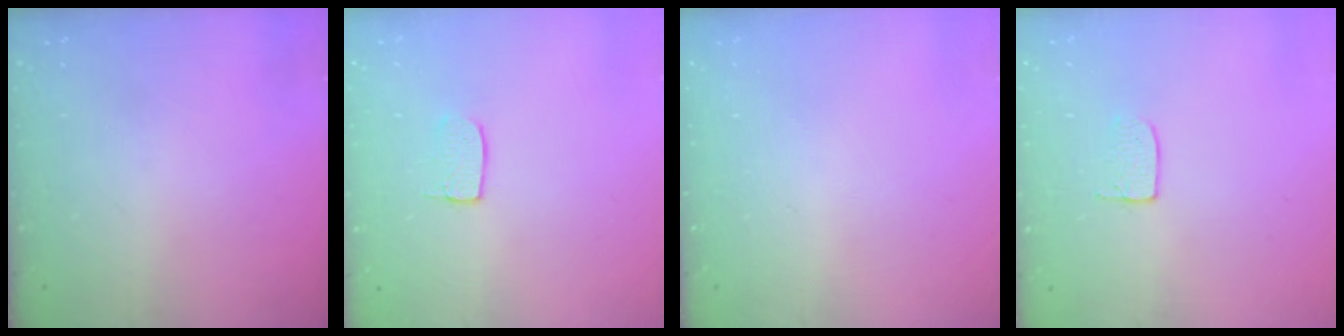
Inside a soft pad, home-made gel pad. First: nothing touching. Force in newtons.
{"total": 4.8, "press": 4.8, "slide": 0.3}
{"total": 0.0}
{"total": 3.5, "press": 3.5, "slide": 0.2}